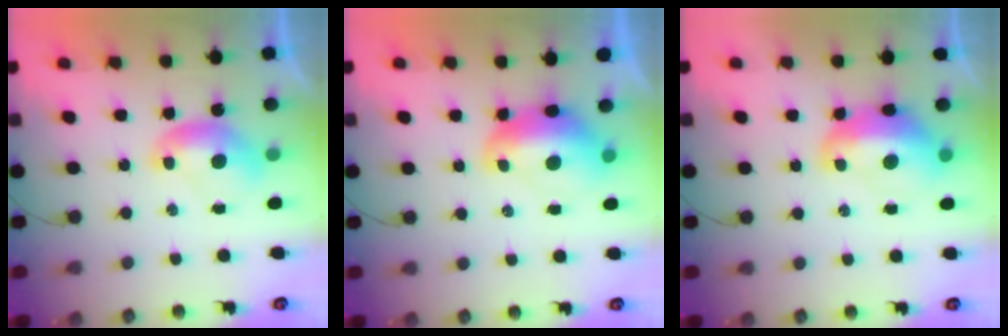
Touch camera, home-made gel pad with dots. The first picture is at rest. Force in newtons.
{"total": 2.9, "press": 2.8, "slide": 0.7}
{"total": 4.9, "press": 4.8, "slide": 1.0}